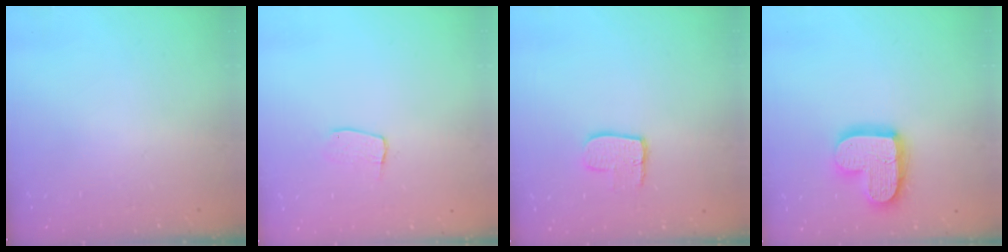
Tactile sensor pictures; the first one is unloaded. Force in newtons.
{"total": 5.9, "press": 5.9, "slide": 0.3}
{"total": 8.0, "press": 8.0, "slide": 0.7}
{"total": 15.5, "press": 15.4, "slide": 1.2}